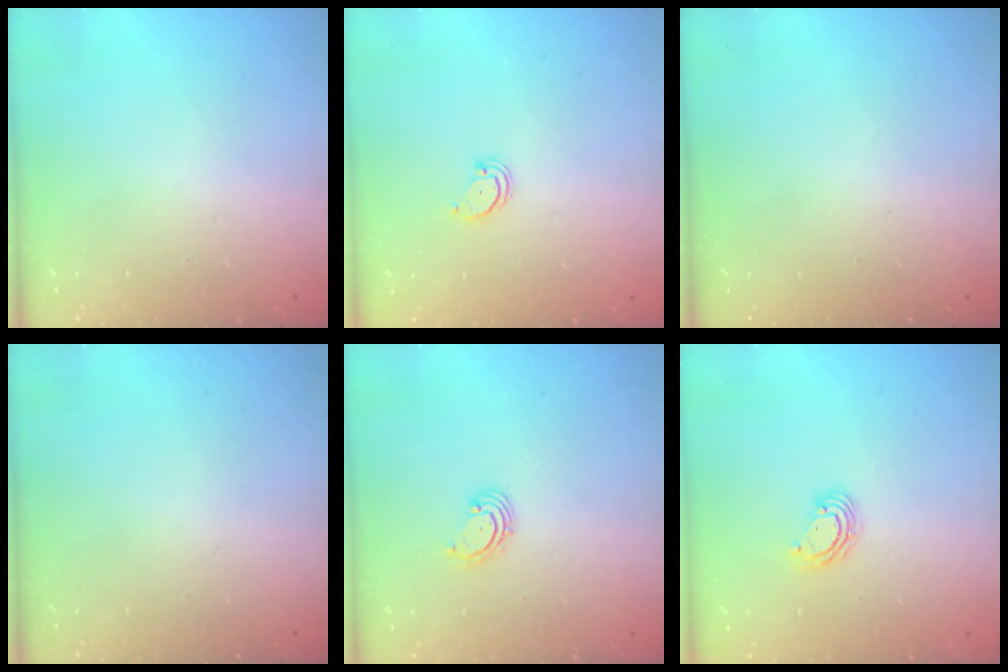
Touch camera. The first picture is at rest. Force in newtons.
{"total": 2.1, "press": 2.1, "slide": 0.2}
{"total": 0.0}
{"total": 0.0}
{"total": 1.9, "press": 1.8, "slide": 0.2}
{"total": 4.0, "press": 3.9, "slide": 0.3}